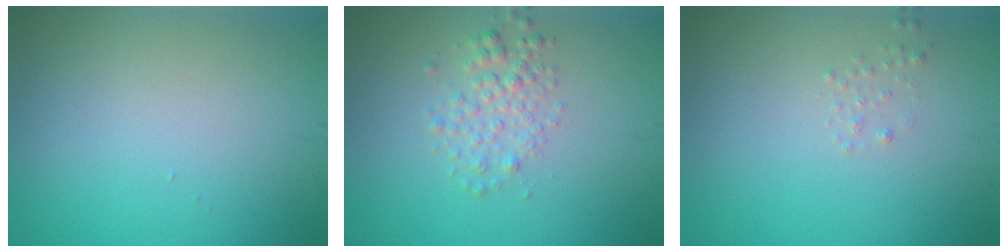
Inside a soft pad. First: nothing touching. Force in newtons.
{"total": 2.3, "press": 2.3, "slide": 0.1}
{"total": 0.6, "press": 0.6, "slide": 0.0}